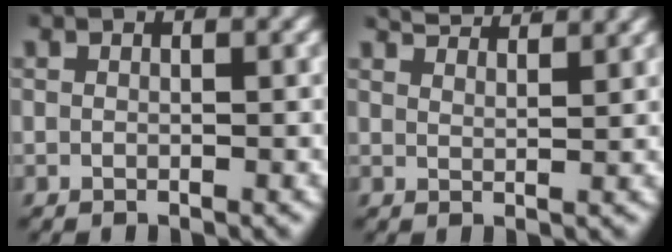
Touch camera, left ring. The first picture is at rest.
{"total": 3.9, "force": [3.6, 0.2, 1.2], "torque": [-0.021, 0.003, 0.063]}